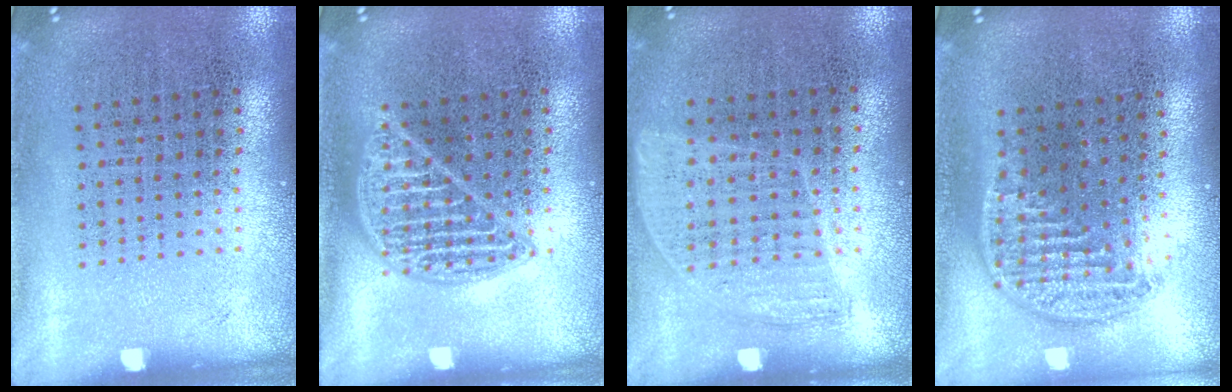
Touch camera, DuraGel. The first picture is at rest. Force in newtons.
{"total": 2.2, "press": 2.2, "slide": 0.3}
{"total": 0.9, "press": 0.8, "slide": 0.4}
{"total": 1.3, "press": 1.1, "slide": 0.6}